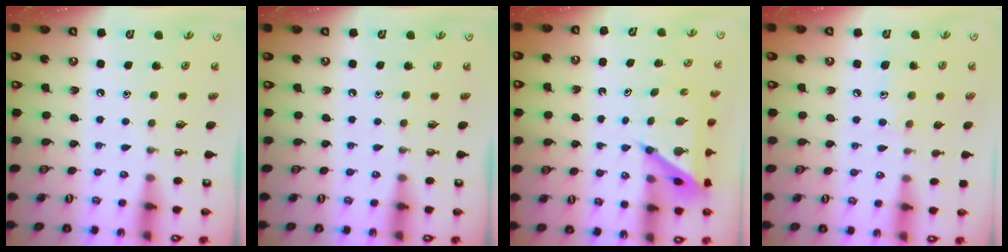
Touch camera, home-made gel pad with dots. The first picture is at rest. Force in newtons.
{"total": 0.0}
{"total": 6.8, "press": 6.7, "slide": 0.5}
{"total": 8.9, "press": 8.9, "slide": 0.5}